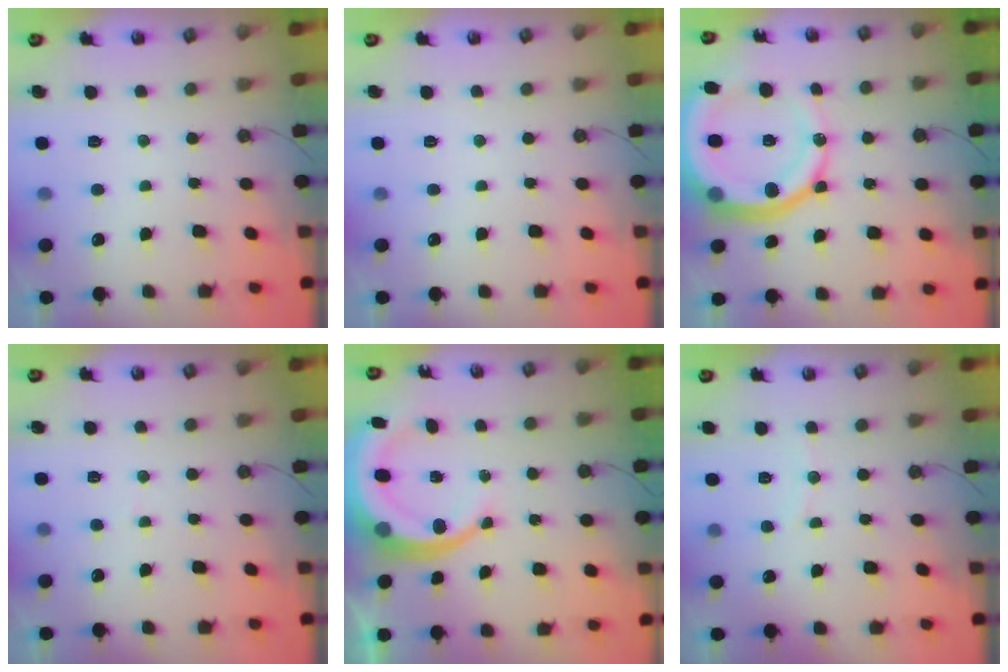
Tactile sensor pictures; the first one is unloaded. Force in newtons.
{"total": 0.0}
{"total": 21.0, "press": 20.9, "slide": 2.5}
{"total": 2.9, "press": 2.9, "slide": 0.2}
{"total": 12.6, "press": 12.3, "slide": 2.6}
{"total": 4.0, "press": 4.0, "slide": 0.5}